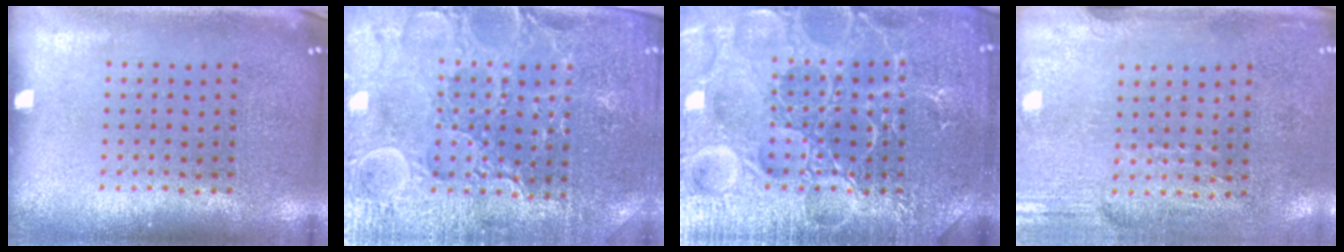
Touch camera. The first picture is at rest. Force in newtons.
{"total": 4.2, "press": 4.0, "slide": 1.1}
{"total": 7.3, "press": 7.2, "slide": 0.9}
{"total": 2.9, "press": 2.4, "slide": 1.6}